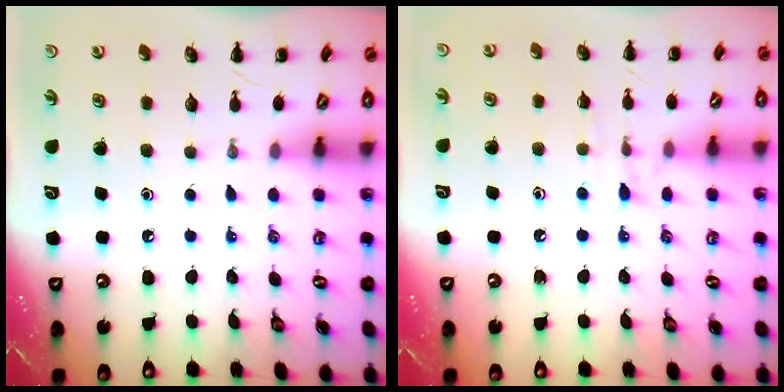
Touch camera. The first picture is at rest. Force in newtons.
{"total": 7.0, "press": 6.9, "slide": 1.3}